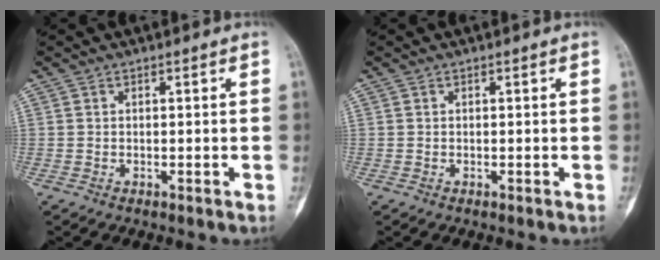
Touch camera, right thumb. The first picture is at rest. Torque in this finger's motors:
{"motor_torque": [0.01, -0.01, 0.02, -0.02, 0.01]}